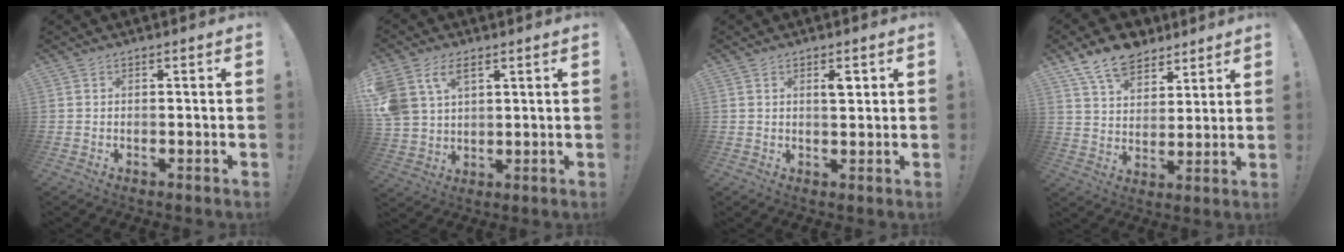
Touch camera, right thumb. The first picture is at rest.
{"total": 9.9, "force": [5.4, 6.4, 5.3], "torque": [-0.114, -0.020, 0.108]}
{"total": 3.1, "force": [1.3, 1.1, 2.6], "torque": [-0.025, -0.009, 0.015]}
{"total": 12.0, "force": [8.8, 6.8, 4.6], "torque": [-0.079, -0.053, 0.168]}